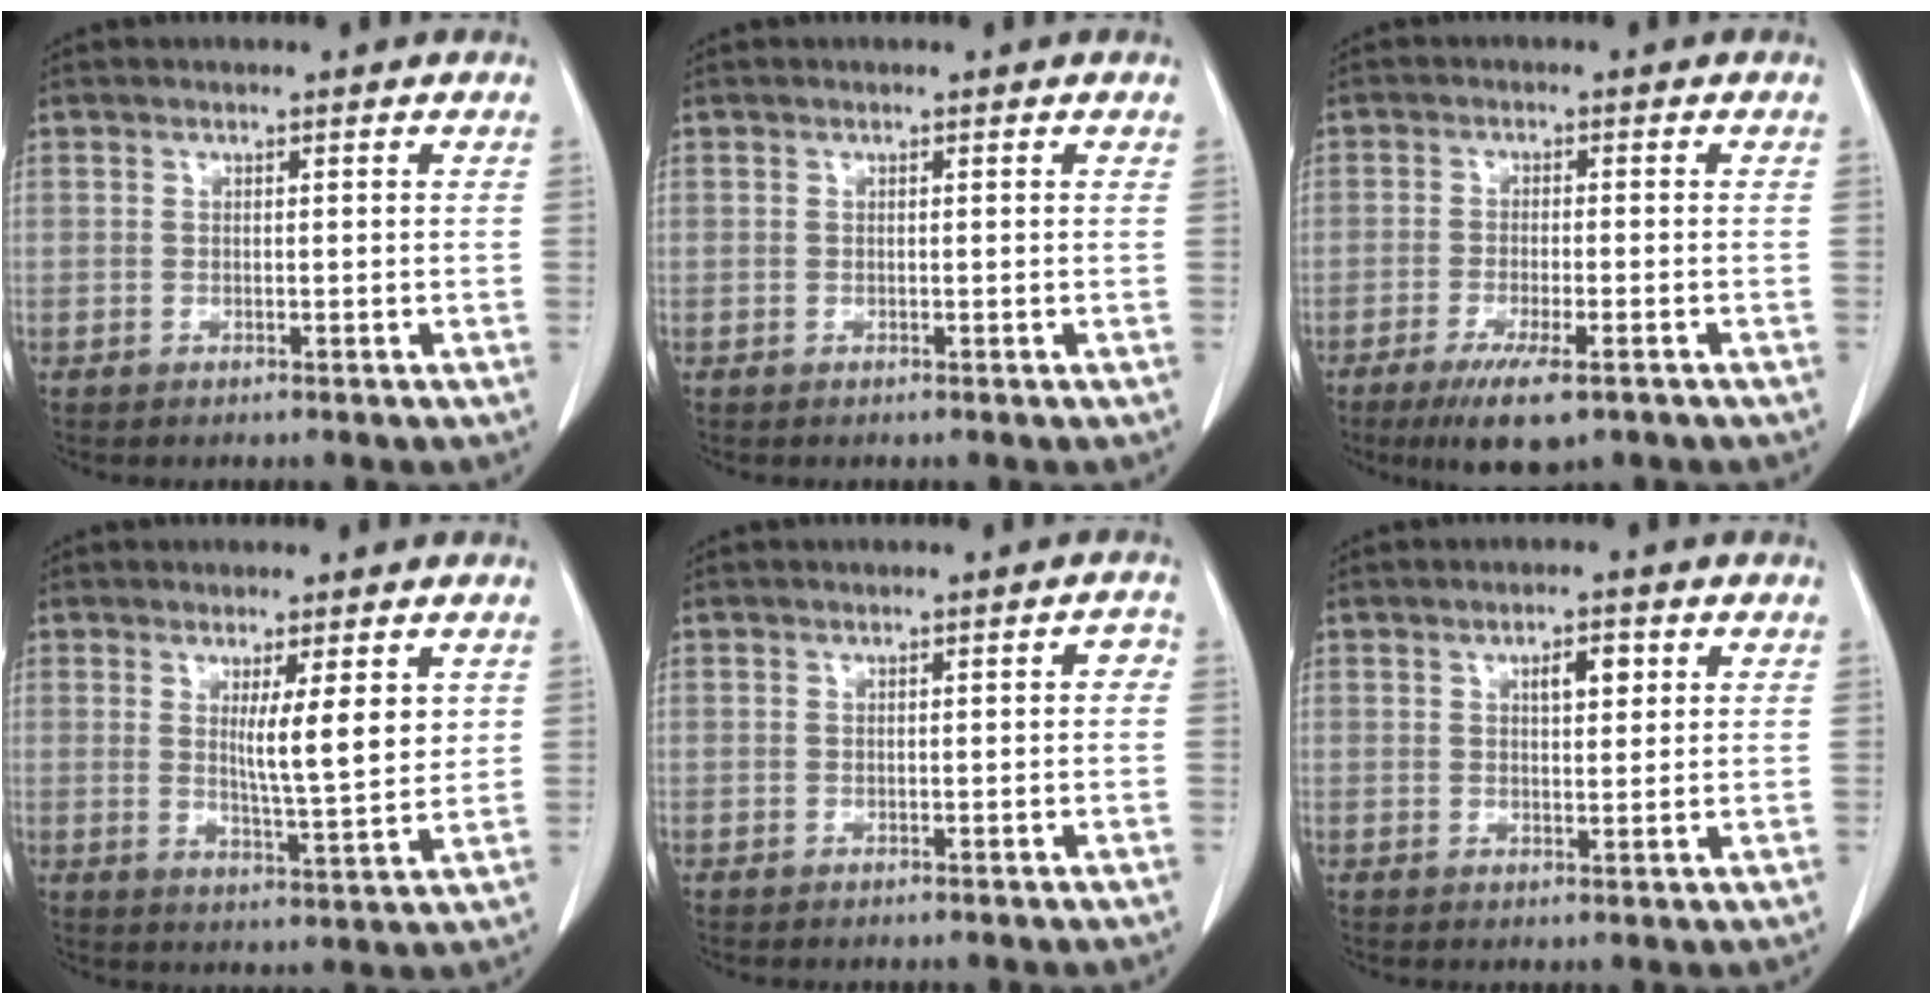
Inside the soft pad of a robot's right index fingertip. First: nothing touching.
{"total": 0.0}
{"total": 7.5, "force": [-4.7, 1.4, 5.7], "torque": [-0.097, -0.018, -0.071]}
{"total": 7.0, "force": [2.2, 0.7, 6.6], "torque": [-0.104, -0.018, 0.037]}
{"total": 1.2, "force": [-0.1, 0.4, 1.1], "torque": [-0.004, 0.005, -0.003]}
{"total": 3.1, "force": [1.3, 0.9, 2.7], "torque": [-0.044, 0.001, 0.020]}